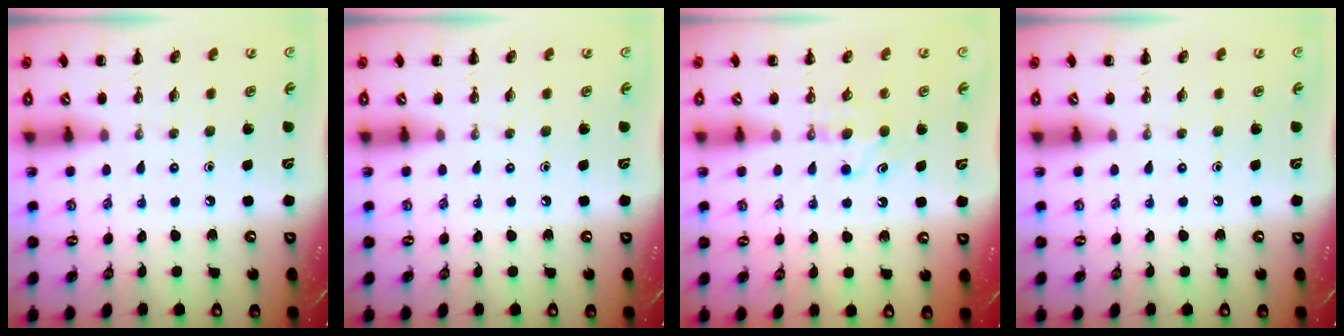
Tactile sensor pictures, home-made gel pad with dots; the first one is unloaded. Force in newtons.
{"total": 0.0}
{"total": 5.1, "press": 4.8, "slide": 1.5}
{"total": 0.0}